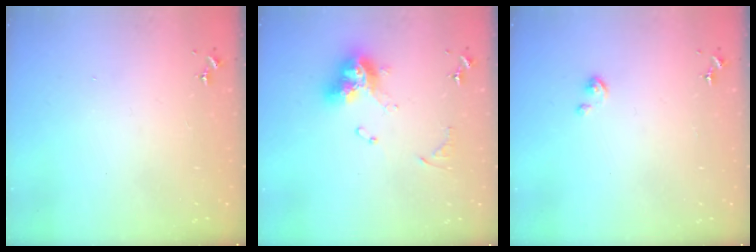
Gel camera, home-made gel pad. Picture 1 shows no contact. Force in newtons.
{"total": 12.9, "press": 12.8, "slide": 1.2}
{"total": 2.2, "press": 2.2, "slide": 0.2}